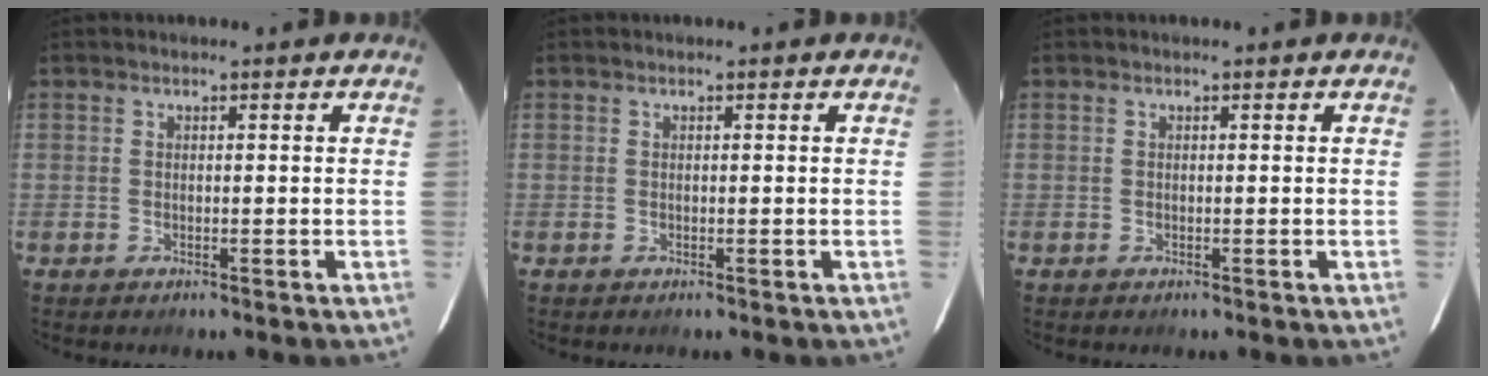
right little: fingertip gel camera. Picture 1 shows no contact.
{"total": 0.0}
{"total": 0.0}